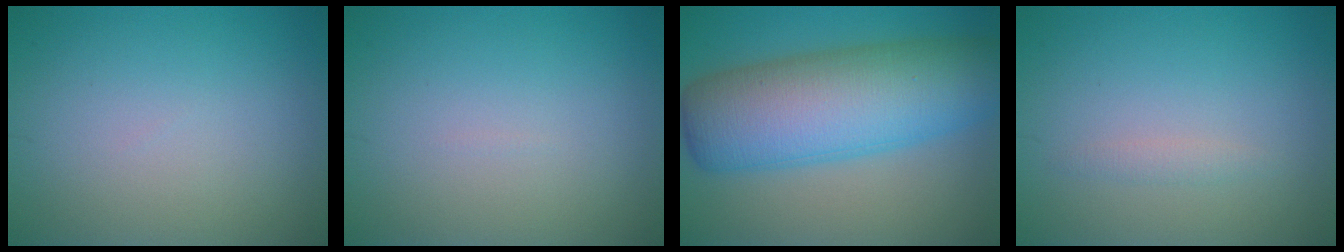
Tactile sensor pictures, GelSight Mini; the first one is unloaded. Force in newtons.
{"total": 0.0}
{"total": 11.8, "press": 11.8, "slide": 0.0}
{"total": 0.8, "press": 0.8, "slide": 0.1}